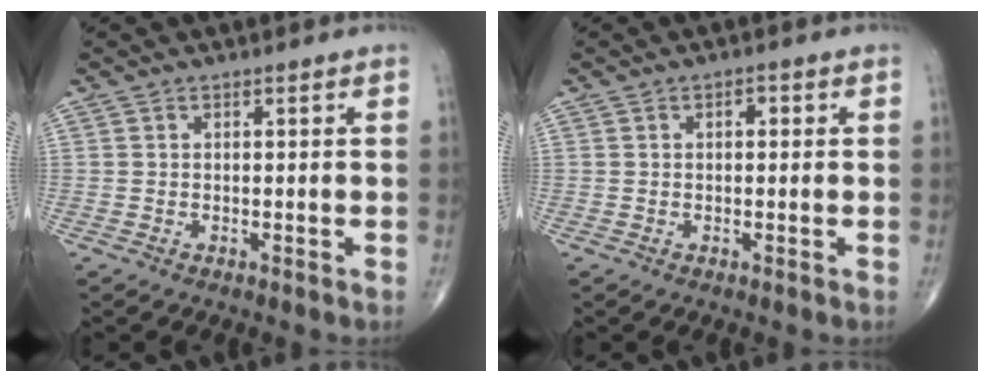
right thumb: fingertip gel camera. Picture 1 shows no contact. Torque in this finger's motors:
{"motor_torque": [-0.12, 0.33, 0.11, 0.00, 0.02]}